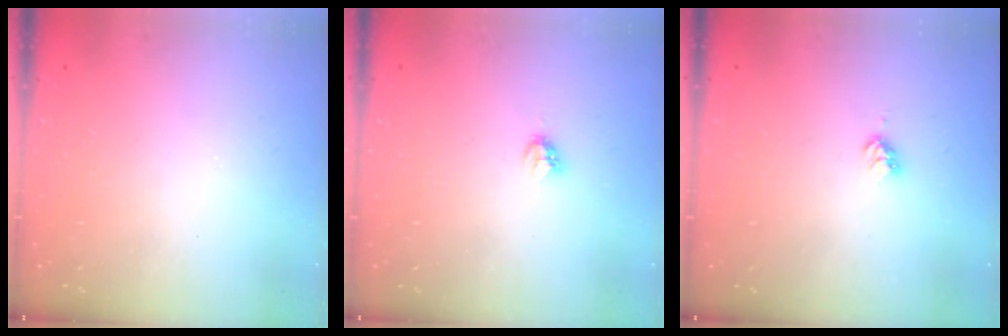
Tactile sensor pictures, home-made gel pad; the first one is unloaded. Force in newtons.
{"total": 2.8, "press": 2.7, "slide": 0.4}
{"total": 3.2, "press": 3.2, "slide": 0.5}